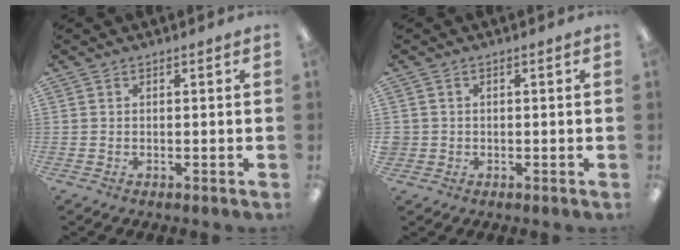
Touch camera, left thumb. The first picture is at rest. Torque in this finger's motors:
{"motor_torque": [-0.23, 0.19, -0.39, -0.11, 0.00]}